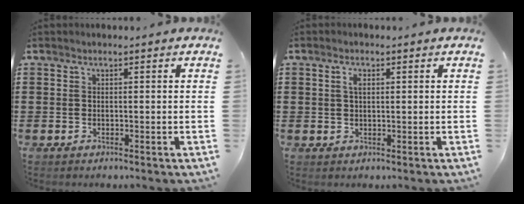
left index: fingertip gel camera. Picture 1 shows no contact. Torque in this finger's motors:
{"motor_torque": [0.92, 0.93, -0.19, -0.18]}